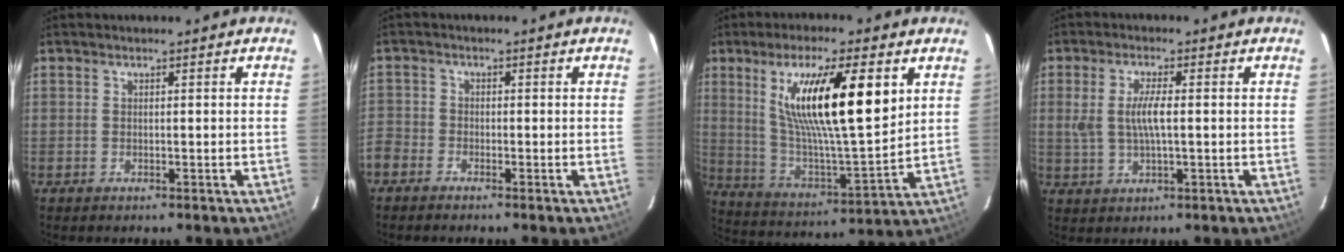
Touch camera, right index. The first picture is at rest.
{"total": 5.0, "force": [-3.0, 3.8, 1.1], "torque": [-0.044, 0.004, -0.071]}
{"total": 20.1, "force": [7.6, 4.1, 18.1], "torque": [-0.309, -0.004, 0.139]}
{"total": 6.0, "force": [0.4, 1.7, 5.7], "torque": [-0.113, 0.000, 0.012]}